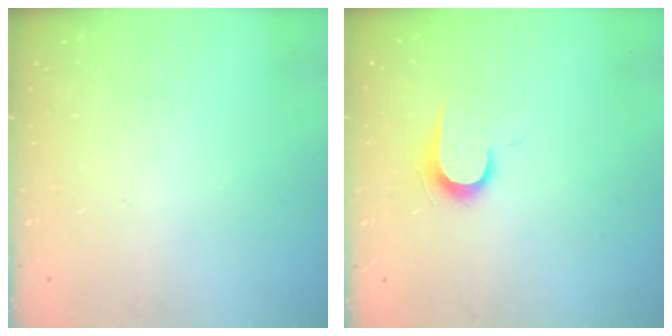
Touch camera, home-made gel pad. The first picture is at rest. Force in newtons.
{"total": 6.4, "press": 6.3, "slide": 0.7}